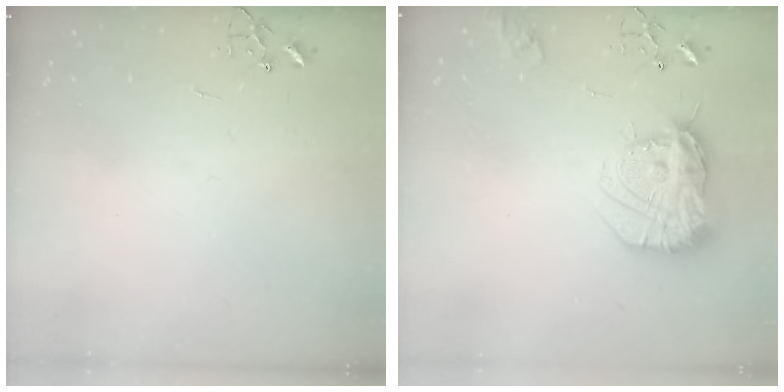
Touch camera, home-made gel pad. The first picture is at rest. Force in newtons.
{"total": 17.0, "press": 17.0, "slide": 1.4}